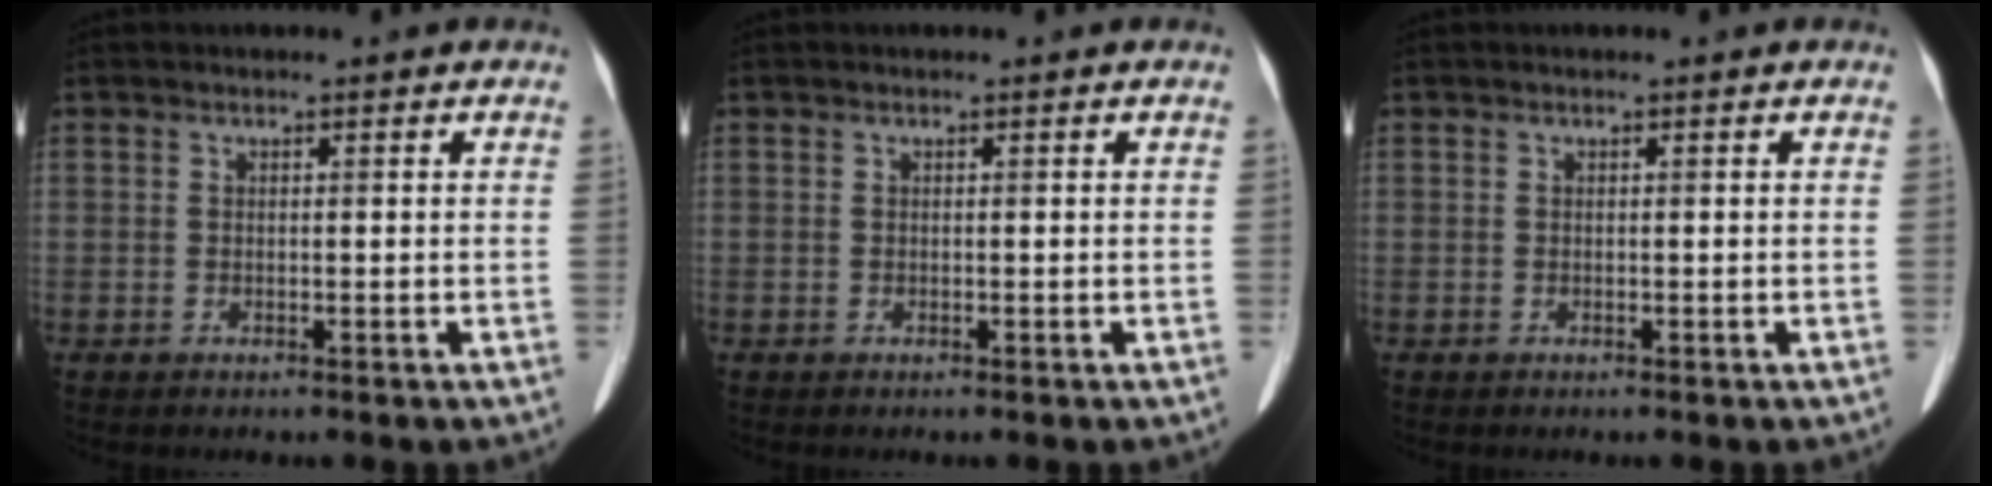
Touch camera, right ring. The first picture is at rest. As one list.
[{"total": 0.0}, {"total": 0.0}]